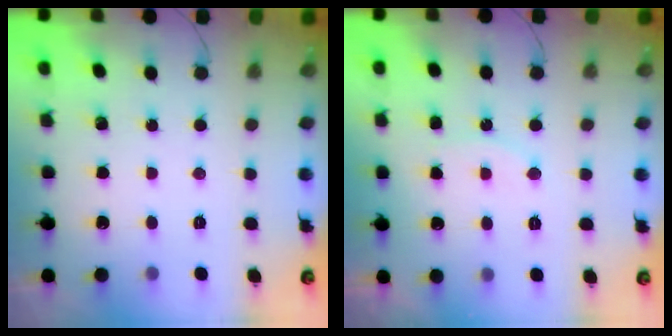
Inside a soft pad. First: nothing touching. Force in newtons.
{"total": 7.0, "press": 7.0, "slide": 0.3}